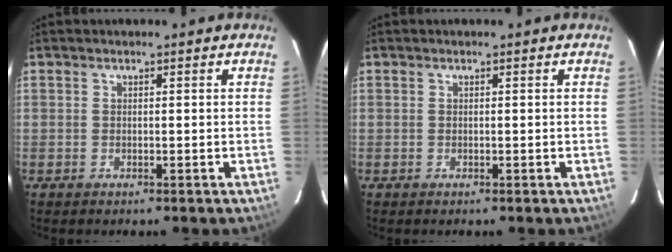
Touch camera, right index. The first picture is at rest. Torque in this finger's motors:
{"motor_torque": [-0.01, -0.01, 0.01, 0.01]}